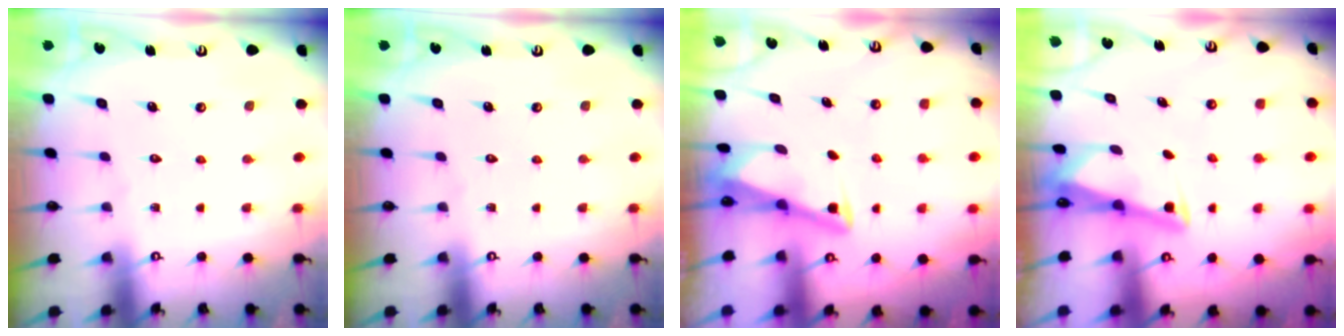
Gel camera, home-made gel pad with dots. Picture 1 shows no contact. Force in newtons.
{"total": 0.0}
{"total": 2.9, "press": 2.9, "slide": 0.4}
{"total": 2.5, "press": 2.5, "slide": 0.2}